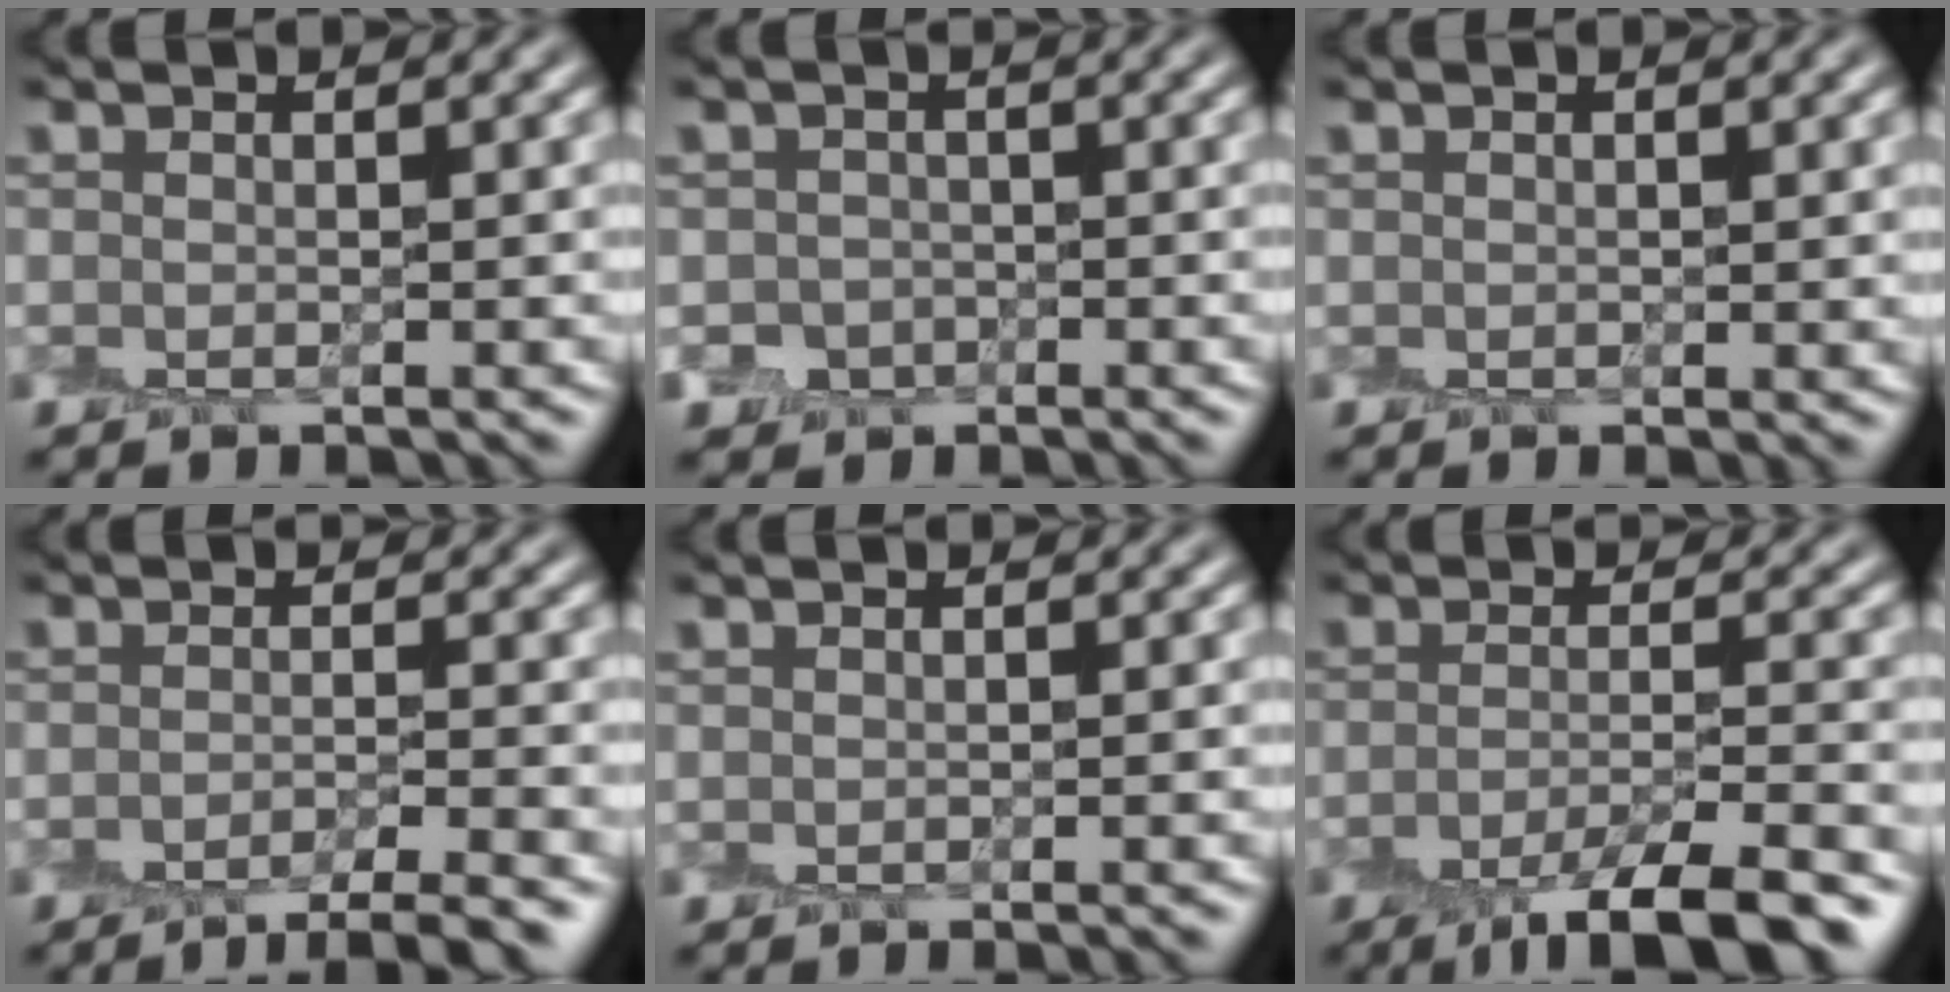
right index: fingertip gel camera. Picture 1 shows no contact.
{"total": 1.4, "force": [-0.3, 1.3, -0.6], "torque": [0.022, 0.001, -0.008]}
{"total": 0.5, "force": [0.3, 0.3, 0.2], "torque": [0.002, -0.002, 0.007]}
{"total": 3.4, "force": [-2.6, 0.4, 2.2], "torque": [-0.028, -0.008, -0.042]}
{"total": 0.6, "force": [-0.4, -0.2, -0.2], "torque": [0.008, -0.005, -0.007]}
{"total": 7.1, "force": [-4.6, 1.5, 5.3], "torque": [-0.068, -0.003, -0.076]}